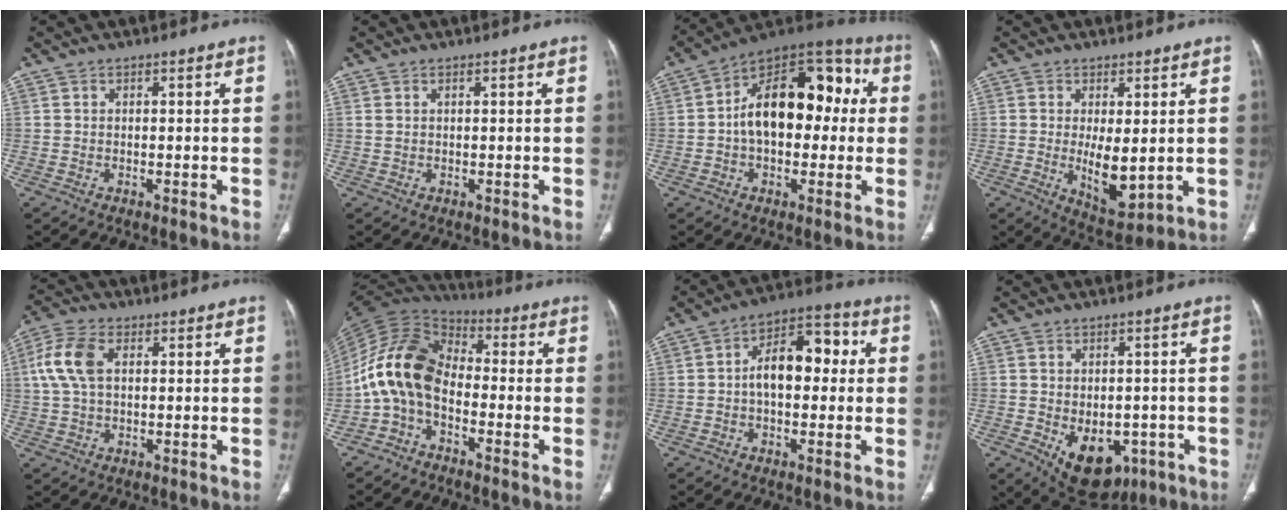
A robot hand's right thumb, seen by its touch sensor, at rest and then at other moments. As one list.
[{"total": 0.7, "force": [0.4, 0.3, 0.5], "torque": [-0.013, 0.007, 0.013]}, {"total": 20.1, "force": [1.5, 12.2, 15.9], "torque": [-0.207, 0.051, 0.015]}, {"total": 7.9, "force": [-0.1, 3.4, 7.1], "torque": [-0.102, -0.023, 0.014]}, {"total": 8.4, "force": [1.9, 4.9, 6.6], "torque": [-0.155, 0.018, 0.037]}, {"total": 12.8, "force": [-2.8, 8.3, 9.4], "torque": [-0.178, 0.060, -0.071]}, {"total": 11.7, "force": [0.7, 6.9, 9.4], "torque": [-0.125, 0.036, 0.003]}, {"total": 12.3, "force": [-4.5, 8.2, 8.0], "torque": [-0.085, 0.005, -0.044]}]